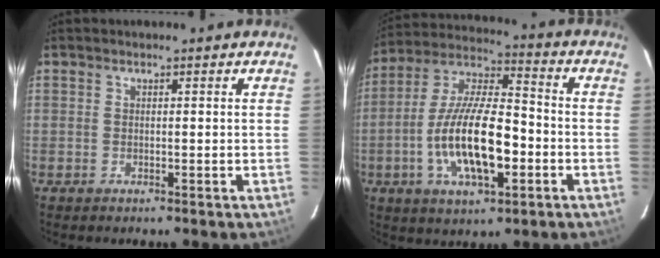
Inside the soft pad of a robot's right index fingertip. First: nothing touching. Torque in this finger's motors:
{"motor_torque": [1.26, -0.88, 1.05, 0.21]}